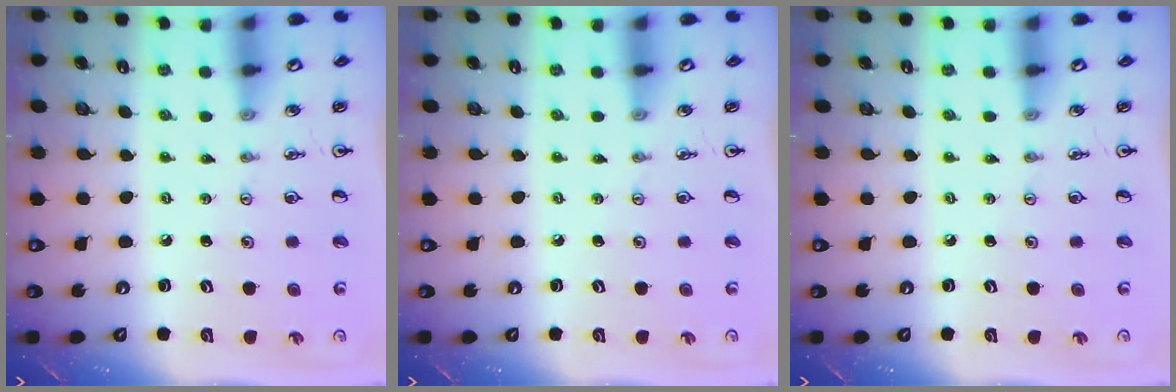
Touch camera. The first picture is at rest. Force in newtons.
{"total": 0.0}
{"total": 0.0}